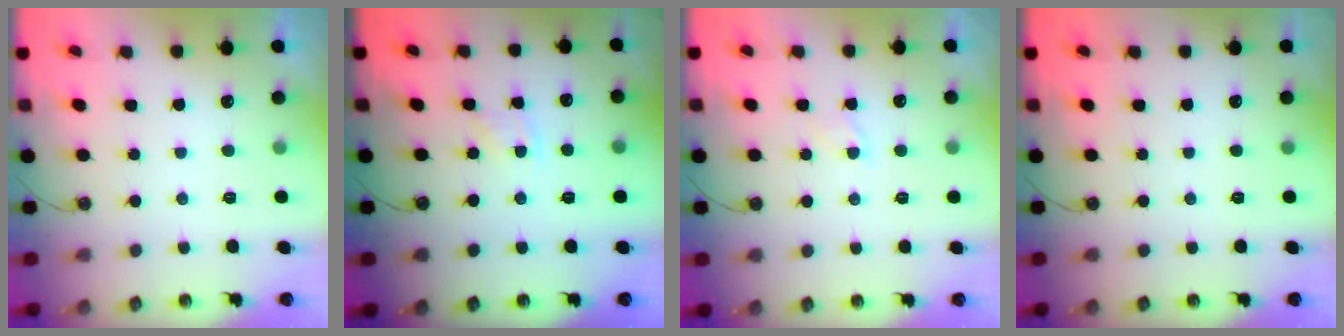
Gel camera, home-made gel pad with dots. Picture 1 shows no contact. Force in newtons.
{"total": 5.7, "press": 5.7, "slide": 0.6}
{"total": 2.7, "press": 2.7, "slide": 0.4}
{"total": 0.0}